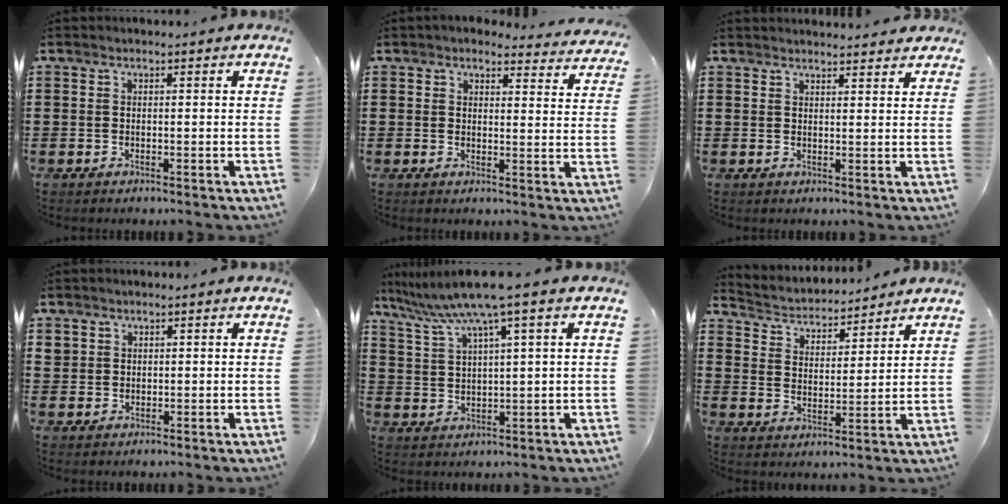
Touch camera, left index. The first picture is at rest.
{"total": 3.5, "force": [3.2, 0.7, 1.0], "torque": [-0.024, -0.018, 0.057]}
{"total": 2.1, "force": [2.1, -0.1, 0.2], "torque": [-0.009, -0.006, 0.041]}
{"total": 1.3, "force": [0.8, 1.1, 0.0], "torque": [-0.002, 0.005, 0.015]}
{"total": 7.4, "force": [4.9, -0.5, 5.4], "torque": [-0.129, -0.029, 0.080]}
{"total": 3.4, "force": [3.4, 0.6, 0.0], "torque": [-0.023, -0.029, 0.053]}